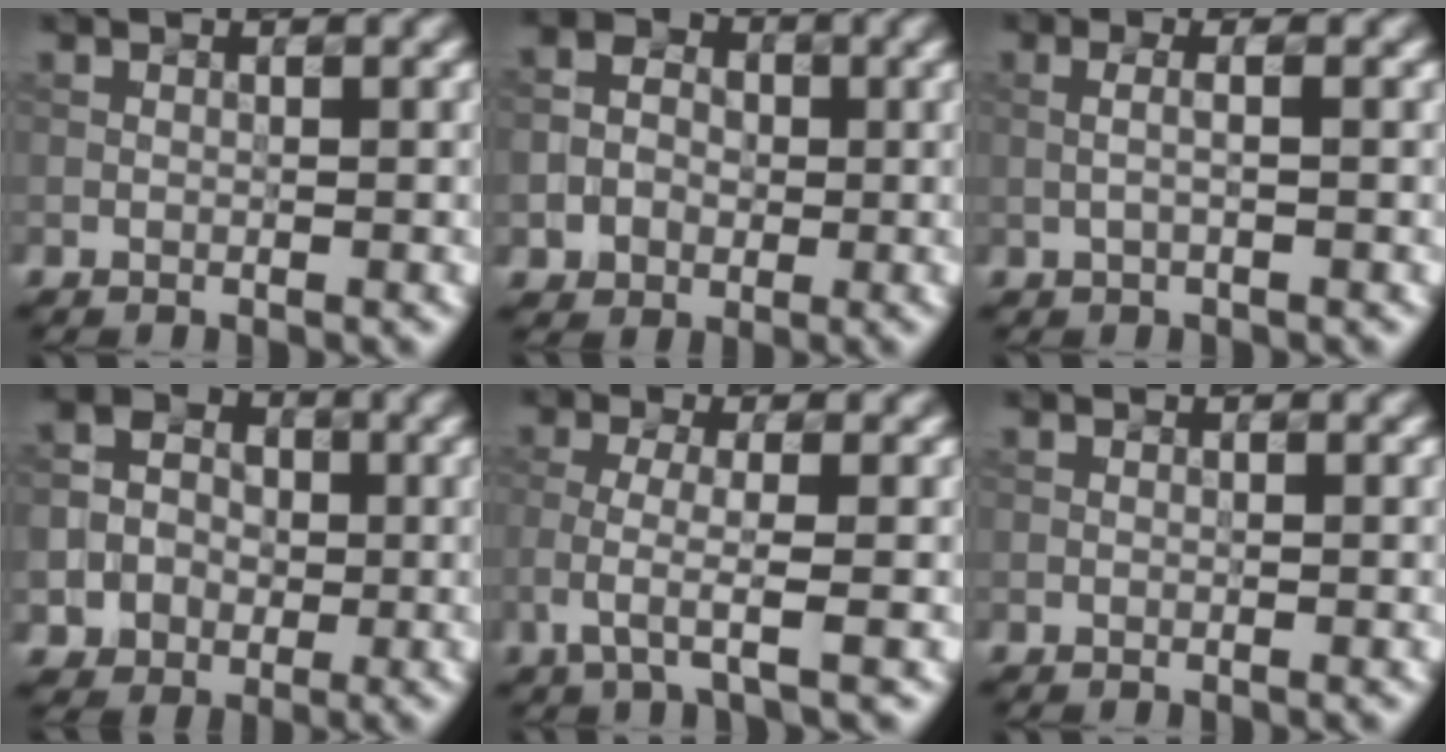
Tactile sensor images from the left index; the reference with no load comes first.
{"total": 2.9, "force": [-0.4, 2.8, 0.8], "torque": [-0.014, 0.008, -0.004]}
{"total": 1.1, "force": [0.1, 0.1, 1.1], "torque": [-0.024, 0.003, 0.005]}
{"total": 5.0, "force": [-1.0, 4.8, 1.3], "torque": [-0.019, 0.008, -0.019]}
{"total": 2.6, "force": [-1.3, 0.3, 2.3], "torque": [-0.059, 0.003, -0.020]}
{"total": 0.0}